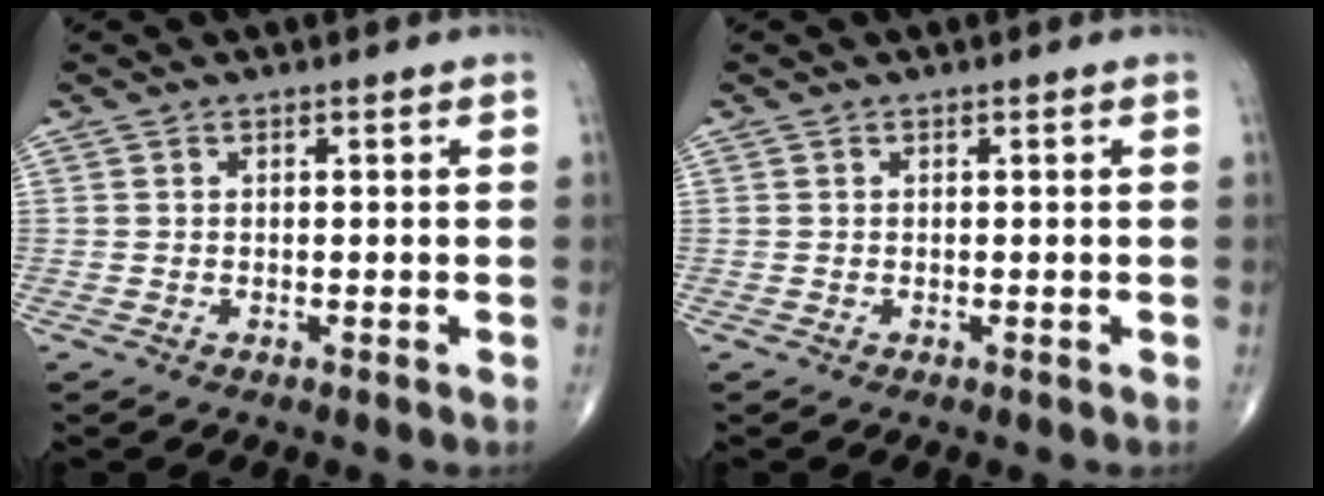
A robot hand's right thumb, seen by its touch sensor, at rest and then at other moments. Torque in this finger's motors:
{"motor_torque": [-0.01, 0.01, -0.22, -0.08, 0.00]}